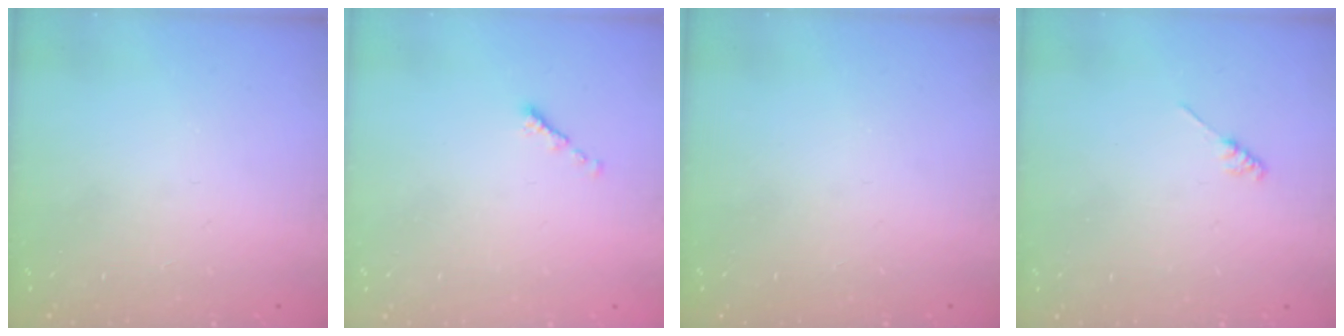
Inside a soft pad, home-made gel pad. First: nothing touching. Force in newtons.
{"total": 0.6, "press": 0.5, "slide": 0.3}
{"total": 0.0}
{"total": 1.2, "press": 1.1, "slide": 0.3}